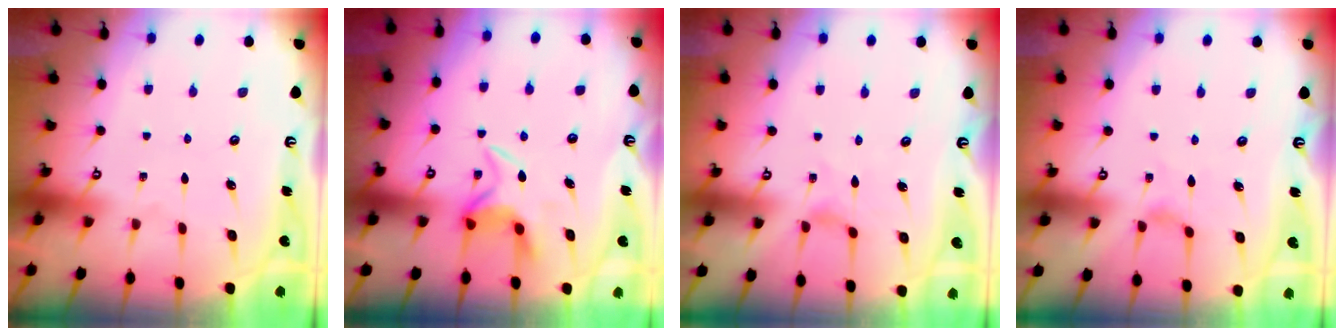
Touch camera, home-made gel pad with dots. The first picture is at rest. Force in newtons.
{"total": 6.3, "press": 6.3, "slide": 0.6}
{"total": 0.0}
{"total": 0.9, "press": 0.9, "slide": 0.2}